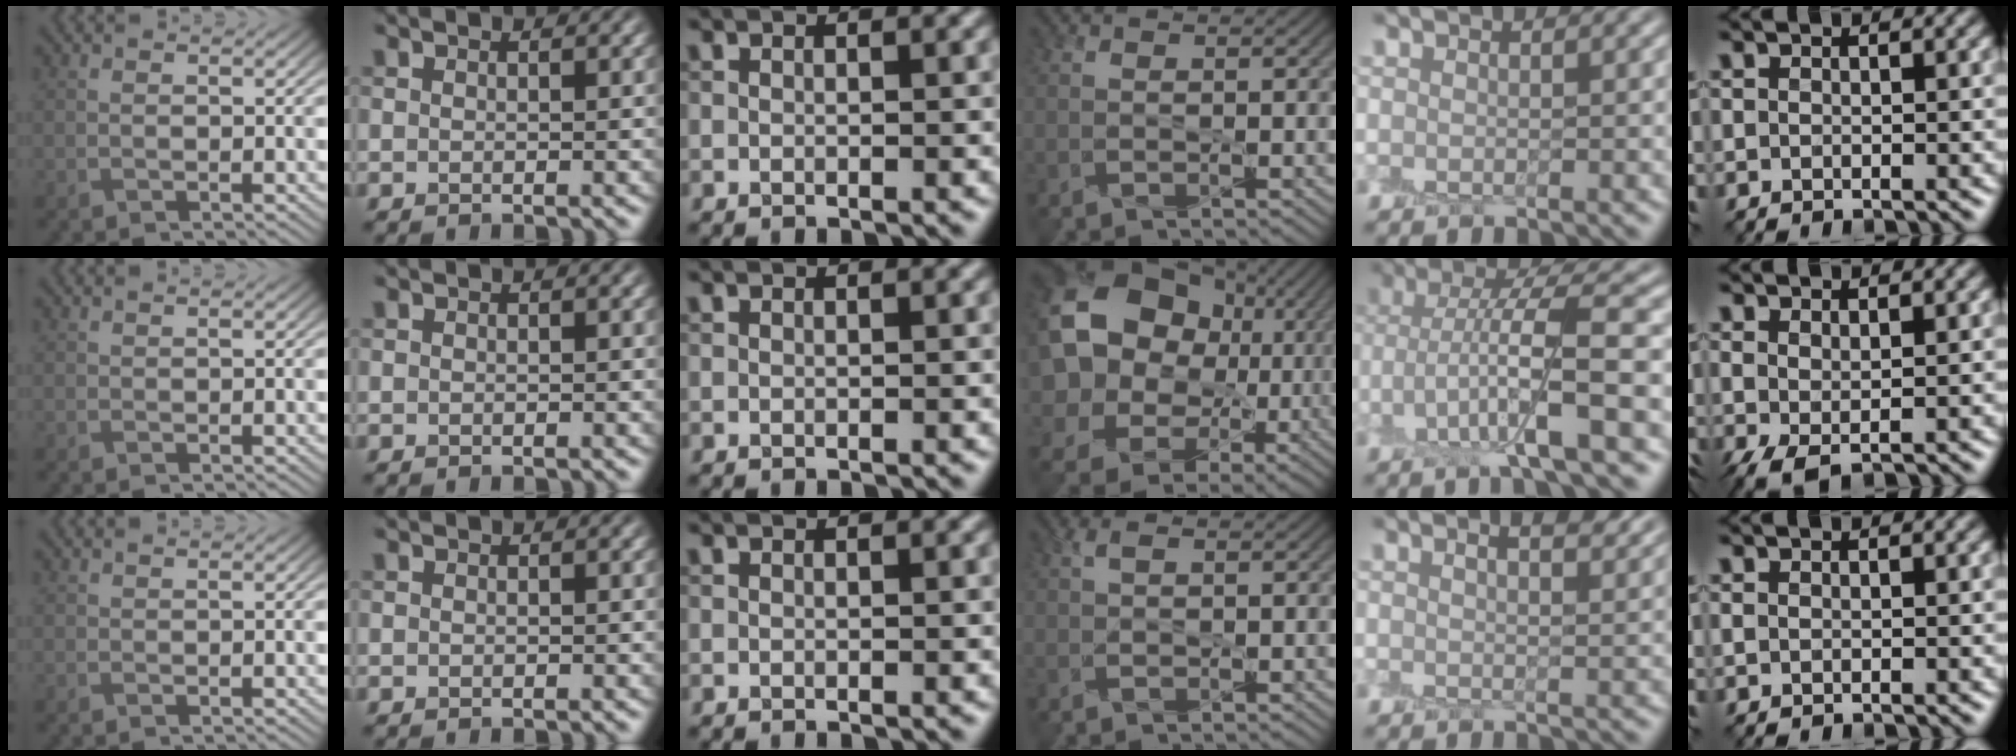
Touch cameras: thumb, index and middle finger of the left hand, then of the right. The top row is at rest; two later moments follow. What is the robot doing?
{"motion": "peel", "object": "shipping label"}